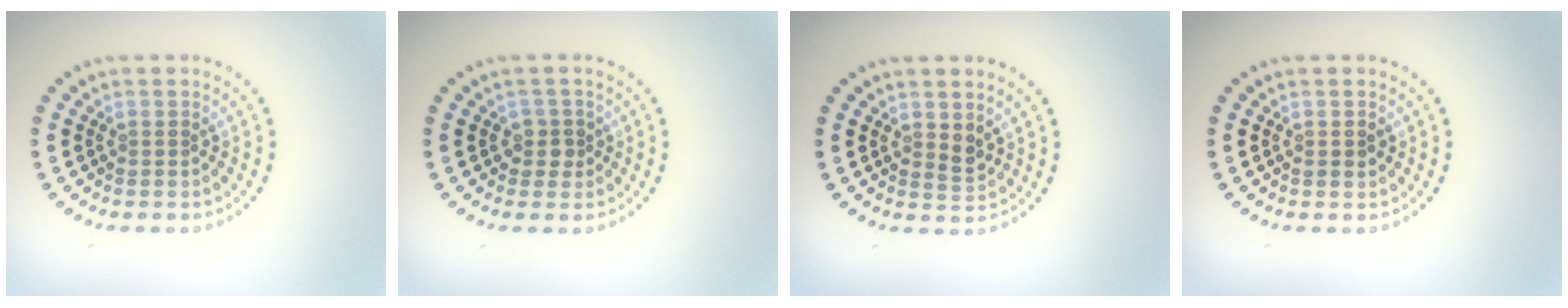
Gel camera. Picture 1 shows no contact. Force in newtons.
{"total": 1.6, "press": 1.3, "slide": 0.9}
{"total": 1.2, "press": 1.1, "slide": 0.5}
{"total": 0.9, "press": 0.8, "slide": 0.1}